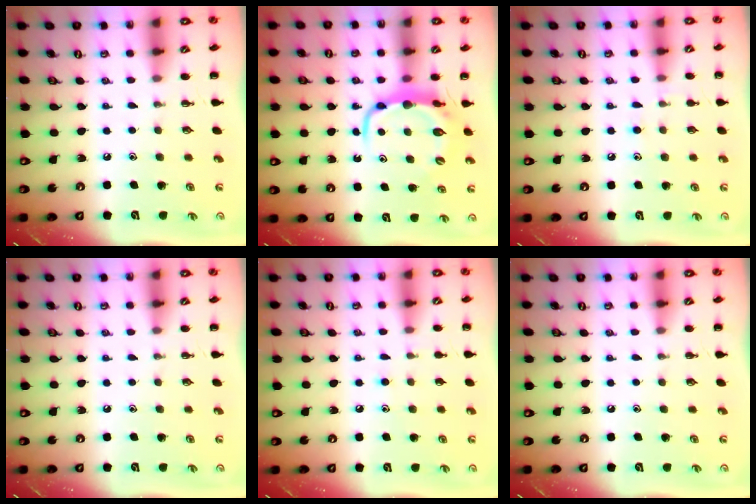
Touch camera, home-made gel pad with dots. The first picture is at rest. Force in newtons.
{"total": 7.1, "press": 7.0, "slide": 1.0}
{"total": 6.5, "press": 6.1, "slide": 2.3}
{"total": 0.0}
{"total": 5.8, "press": 5.4, "slide": 2.2}
{"total": 0.0}